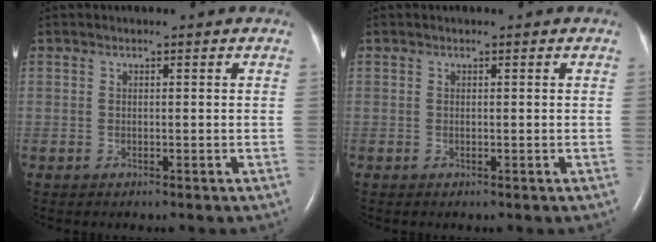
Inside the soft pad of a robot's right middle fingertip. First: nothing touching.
{"total": 0.0}